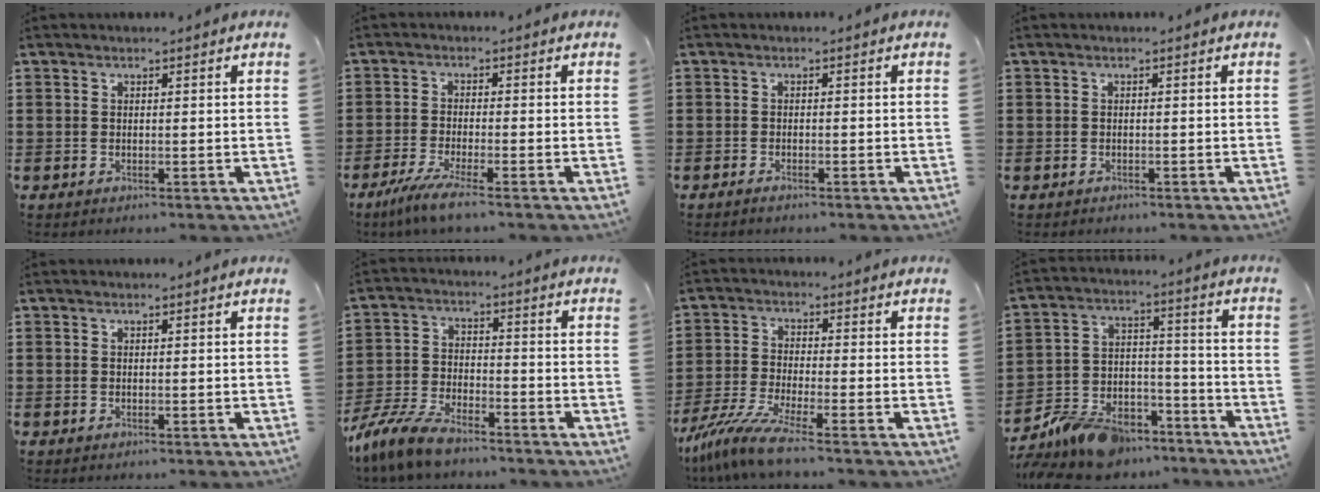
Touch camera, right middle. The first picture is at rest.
{"total": 4.4, "force": [-3.4, 0.1, 2.9], "torque": [-0.068, -0.017, -0.067]}
{"total": 0.8, "force": [-0.7, 0.1, 0.4], "torque": [-0.012, -0.007, -0.011]}
{"total": 0.9, "force": [-0.6, 0.6, -0.1], "torque": [0.002, 0.004, -0.016]}
{"total": 0.0}
{"total": 7.7, "force": [-6.8, 1.9, 3.1], "torque": [-0.084, 0.006, -0.136]}
{"total": 7.2, "force": [-5.8, 0.2, 4.2], "torque": [-0.104, -0.019, -0.118]}
{"total": 10.0, "force": [-9.2, 3.3, 2.3], "torque": [-0.057, 0.030, -0.180]}